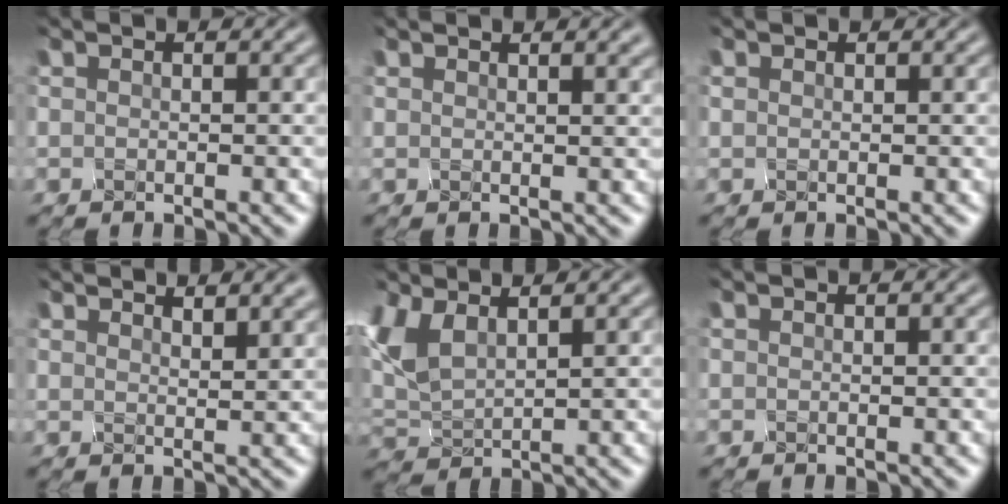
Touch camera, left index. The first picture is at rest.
{"total": 2.6, "force": [1.9, 1.0, 1.5], "torque": [-0.004, 0.014, 0.014]}
{"total": 1.0, "force": [-0.4, -0.5, -0.8], "torque": [0.002, -0.007, 0.011]}
{"total": 3.9, "force": [3.1, 1.2, 2.0], "torque": [-0.018, 0.008, 0.038]}
{"total": 2.8, "force": [0.5, 1.7, 2.2], "torque": [-0.084, -0.004, 0.034]}
{"total": 0.0}